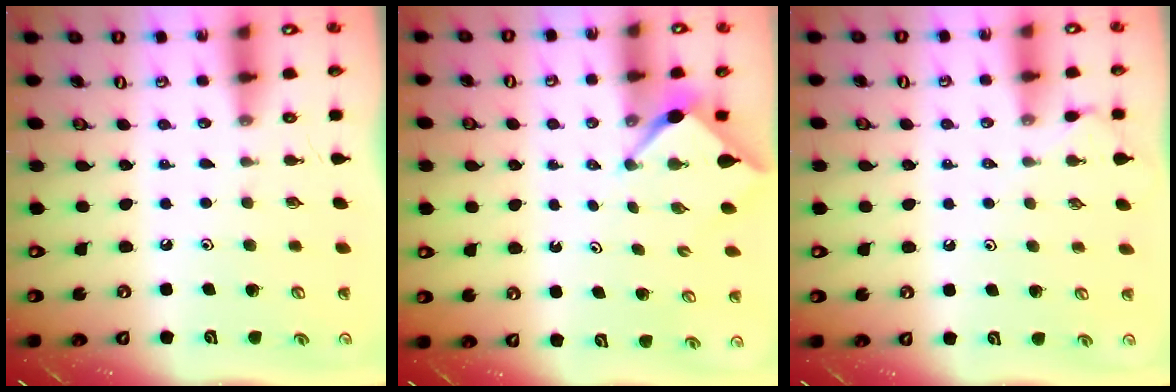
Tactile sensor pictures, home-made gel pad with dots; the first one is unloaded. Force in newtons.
{"total": 2.5, "press": 2.5, "slide": 0.3}
{"total": 3.2, "press": 3.2, "slide": 0.5}